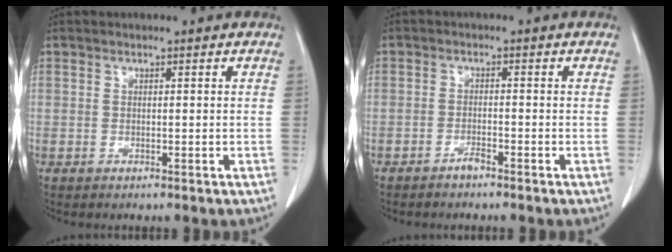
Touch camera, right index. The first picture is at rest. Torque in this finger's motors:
{"motor_torque": [-0.18, 0.07, -0.10, 0.00]}